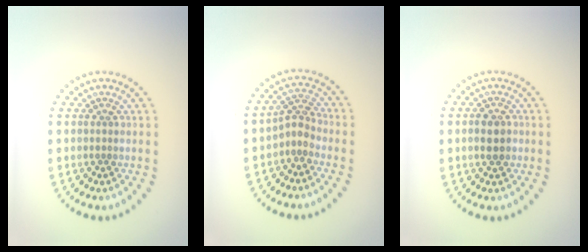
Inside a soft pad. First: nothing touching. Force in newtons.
{"total": 2.1, "press": 1.5, "slide": 1.4}
{"total": 2.2, "press": 2.2, "slide": 0.1}